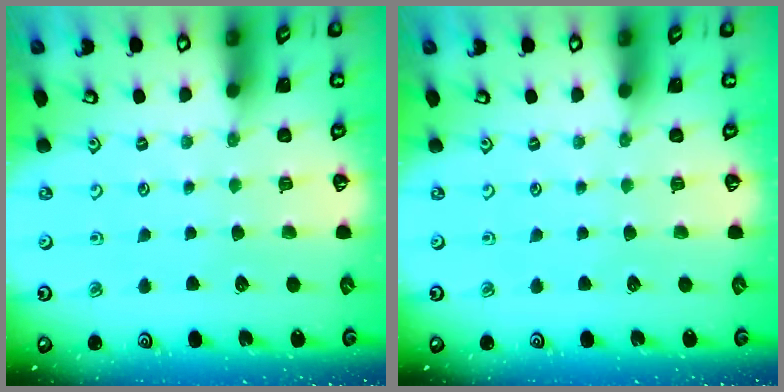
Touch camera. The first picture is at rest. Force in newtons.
{"total": 0.0}